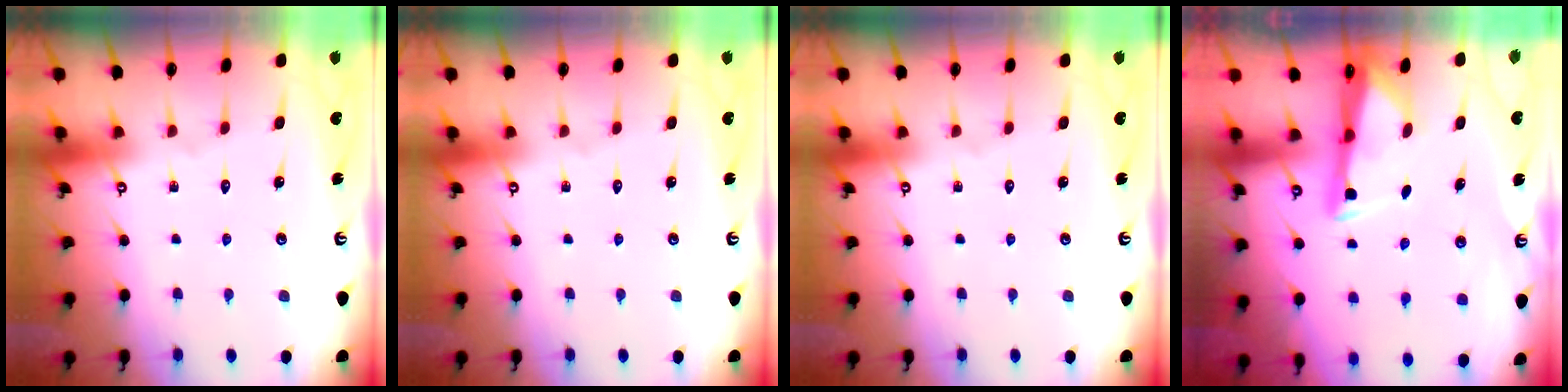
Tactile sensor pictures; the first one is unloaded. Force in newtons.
{"total": 0.0}
{"total": 0.0}
{"total": 3.2, "press": 3.1, "slide": 0.9}